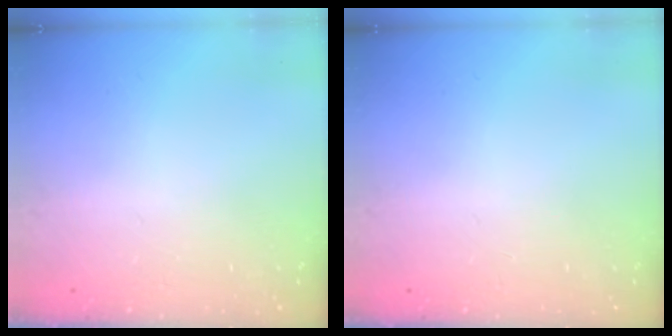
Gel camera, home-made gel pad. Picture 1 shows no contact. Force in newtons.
{"total": 0.0}